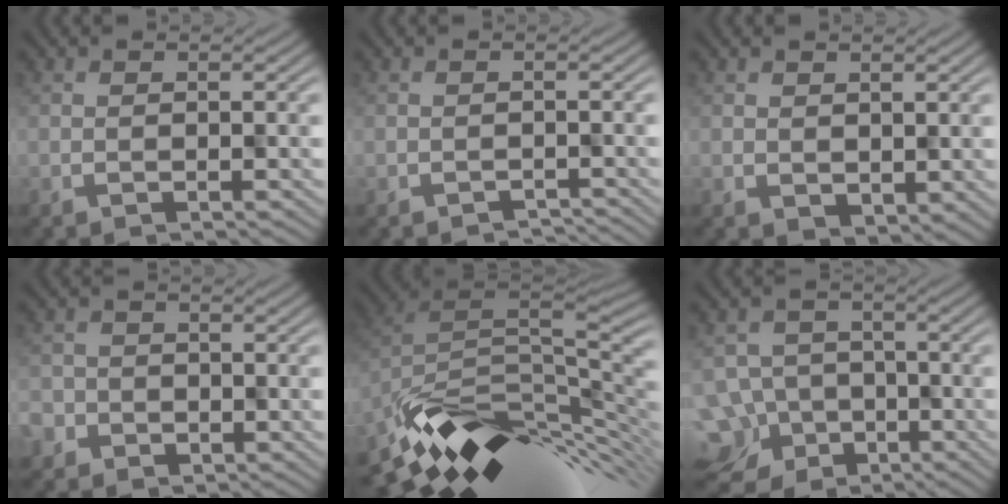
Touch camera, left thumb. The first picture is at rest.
{"total": 1.6, "force": [-1.6, 0.3, 0.0], "torque": [0.003, 0.002, -0.022]}
{"total": 2.2, "force": [0.2, 1.7, 1.3], "torque": [-0.023, -0.012, 0.017]}
{"total": 3.3, "force": [-1.6, 2.8, 0.2], "torque": [0.002, -0.003, -0.027]}
{"total": 12.1, "force": [-3.9, 6.3, 9.6], "torque": [-0.205, -0.019, -0.063]}
{"total": 11.8, "force": [-7.0, 9.0, 2.9], "torque": [-0.089, -0.048, -0.097]}